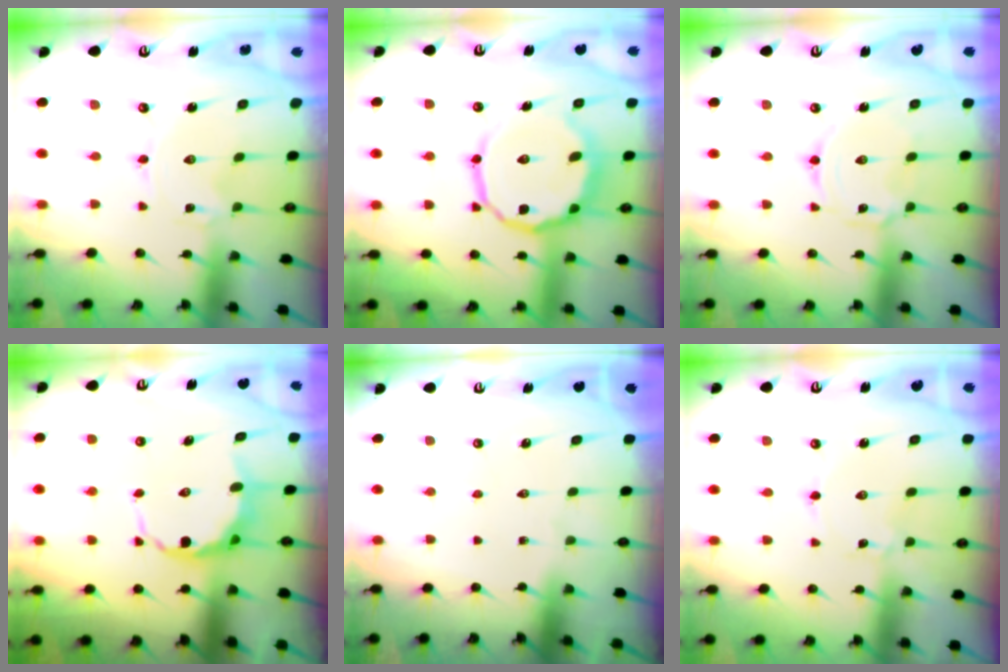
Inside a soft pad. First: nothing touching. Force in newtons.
{"total": 13.3, "press": 13.2, "slide": 2.2}
{"total": 3.2, "press": 3.2, "slide": 0.3}
{"total": 9.1, "press": 8.8, "slide": 2.3}
{"total": 0.0}
{"total": 1.5, "press": 1.5, "slide": 0.2}